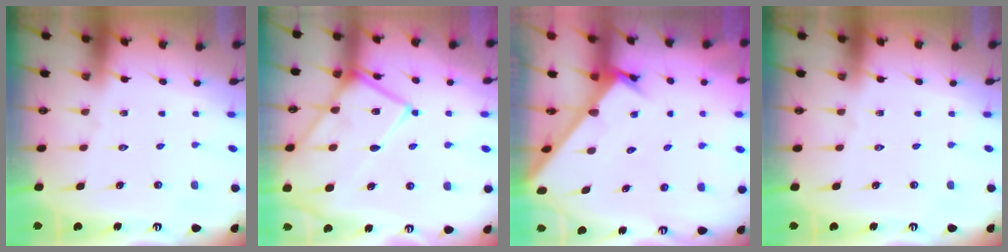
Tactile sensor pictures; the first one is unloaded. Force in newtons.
{"total": 16.1, "press": 16.1, "slide": 1.4}
{"total": 2.5, "press": 2.5, "slide": 0.2}
{"total": 0.0}